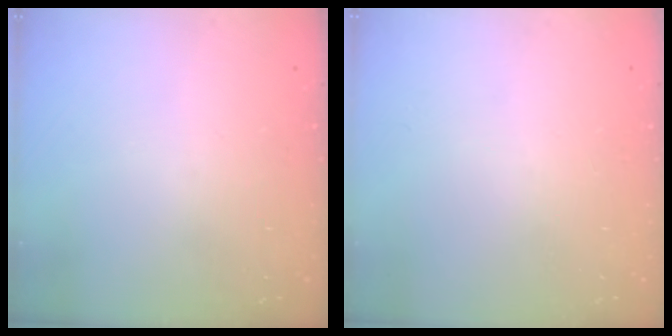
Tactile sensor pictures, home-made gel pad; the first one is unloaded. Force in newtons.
{"total": 0.0}